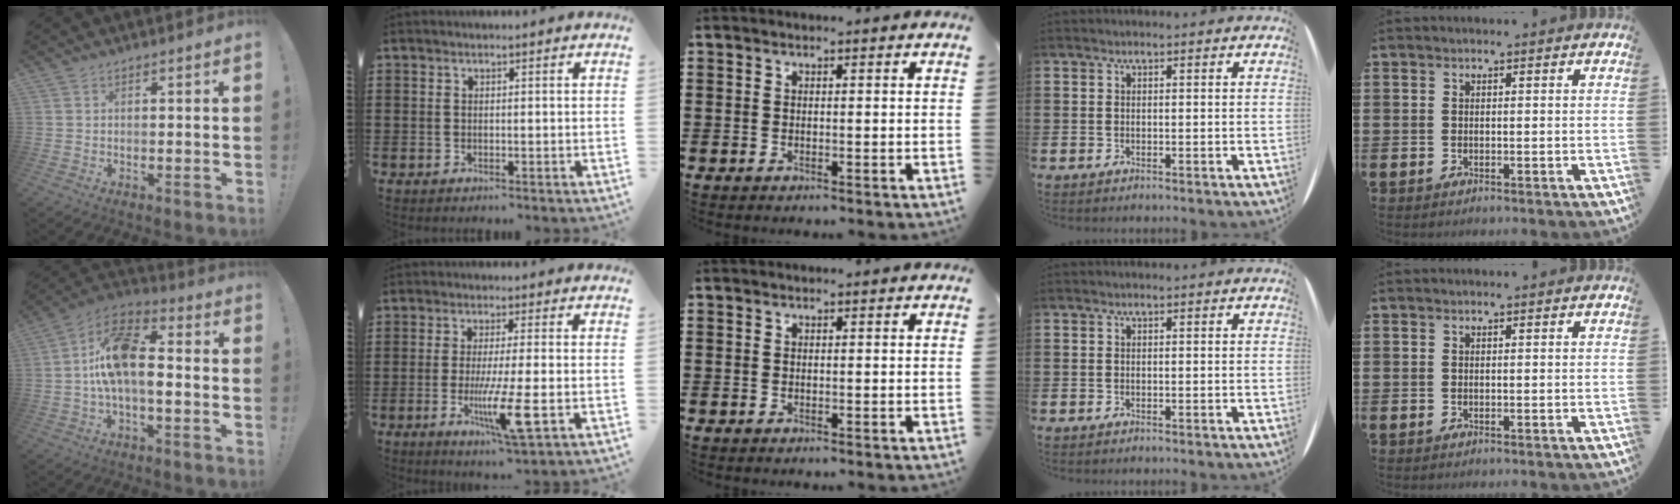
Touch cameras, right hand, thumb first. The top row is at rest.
{"thumb": {"total": 14.4, "force": [-0.2, 7.3, 12.4], "torque": [-0.221, 0.016, -0.001]}, "index": {"total": 8.1, "force": [-2.3, 0.5, 7.7], "torque": [-0.153, -0.025, -0.043]}}